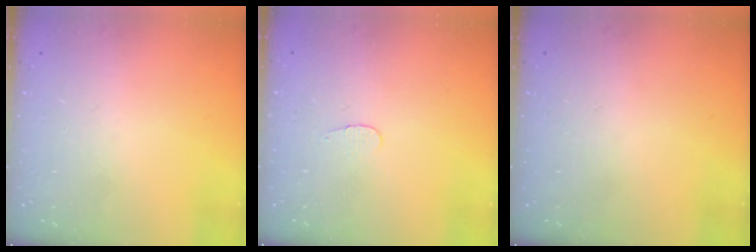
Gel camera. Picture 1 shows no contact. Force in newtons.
{"total": 2.8, "press": 2.8, "slide": 0.3}
{"total": 0.0}